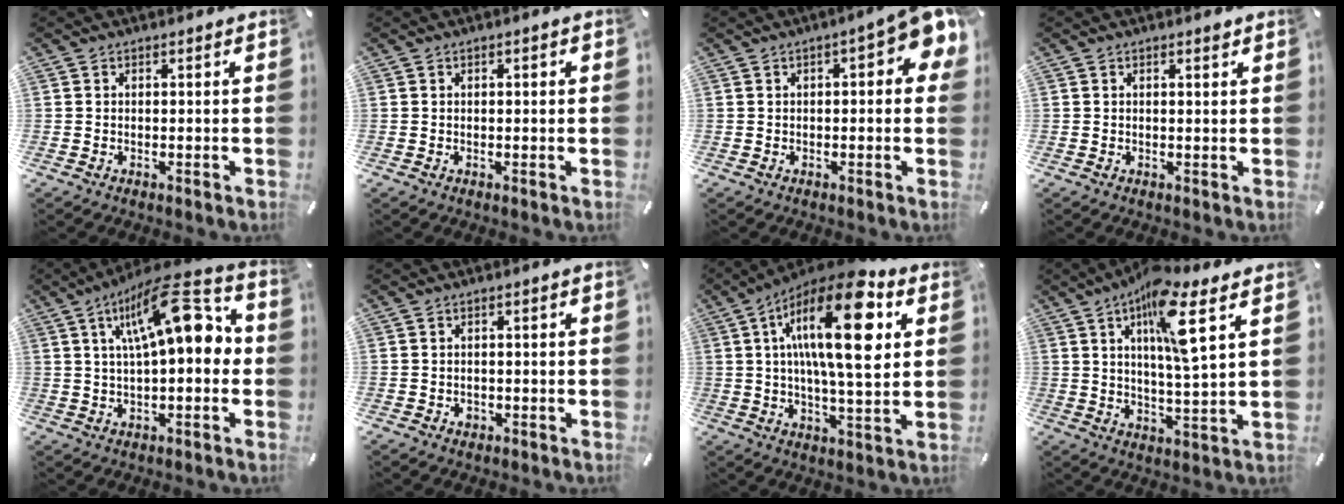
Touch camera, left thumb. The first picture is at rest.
{"total": 0.7, "force": [0.0, 0.2, 0.6], "torque": [-0.010, 0.003, -0.001]}
{"total": 8.0, "force": [2.2, 3.0, 7.1], "torque": [-0.090, -0.012, 0.035]}
{"total": 1.0, "force": [0.6, 0.1, 0.7], "torque": [-0.015, -0.001, 0.011]}
{"total": 17.3, "force": [5.3, 6.6, 15.1], "torque": [-0.224, -0.020, 0.083]}
{"total": 1.4, "force": [-0.4, 1.1, 0.6], "torque": [-0.014, 0.004, -0.011]}
{"total": 22.1, "force": [7.1, 7.4, 19.5], "torque": [-0.329, -0.025, 0.097]}
{"total": 12.8, "force": [6.2, 2.4, 10.9], "torque": [-0.189, -0.017, 0.098]}